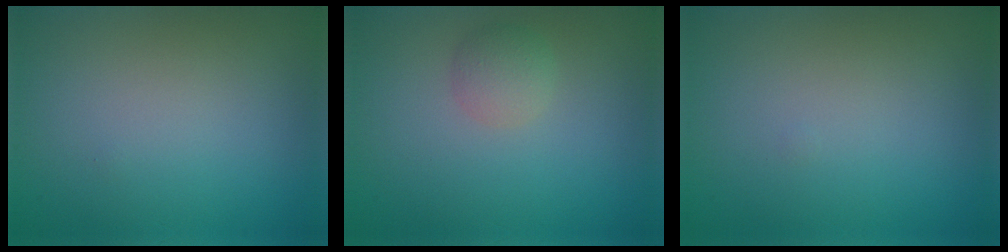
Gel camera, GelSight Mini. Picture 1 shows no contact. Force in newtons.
{"total": 1.8, "press": 1.8, "slide": 0.1}
{"total": 0.0}